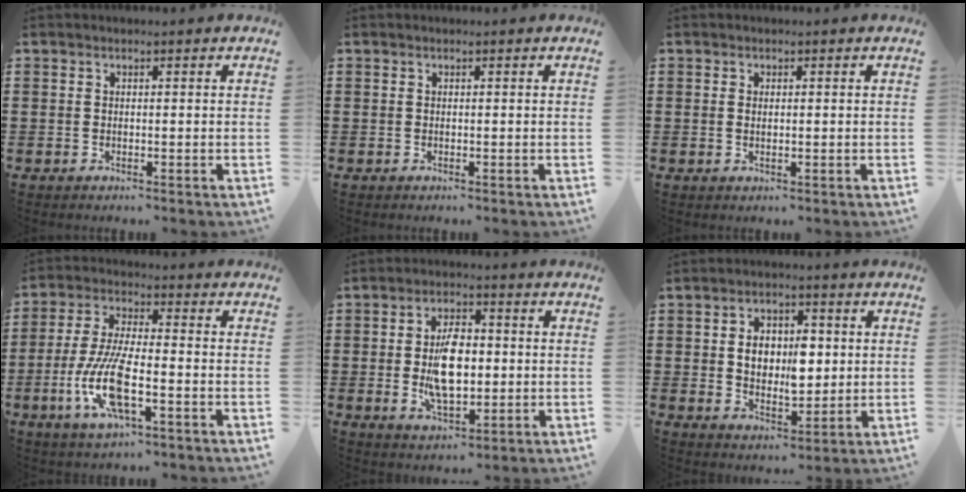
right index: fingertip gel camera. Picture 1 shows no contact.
{"total": 0.0}
{"total": 0.9, "force": [0.2, 0.4, 0.8], "torque": [-0.016, 0.004, 0.002]}
{"total": 10.6, "force": [-3.7, 3.1, 9.4], "torque": [-0.214, -0.016, -0.071]}
{"total": 8.7, "force": [-0.3, 4.6, 7.4], "torque": [-0.148, 0.003, -0.008]}
{"total": 7.6, "force": [1.0, 4.6, 5.9], "torque": [-0.101, 0.007, 0.012]}